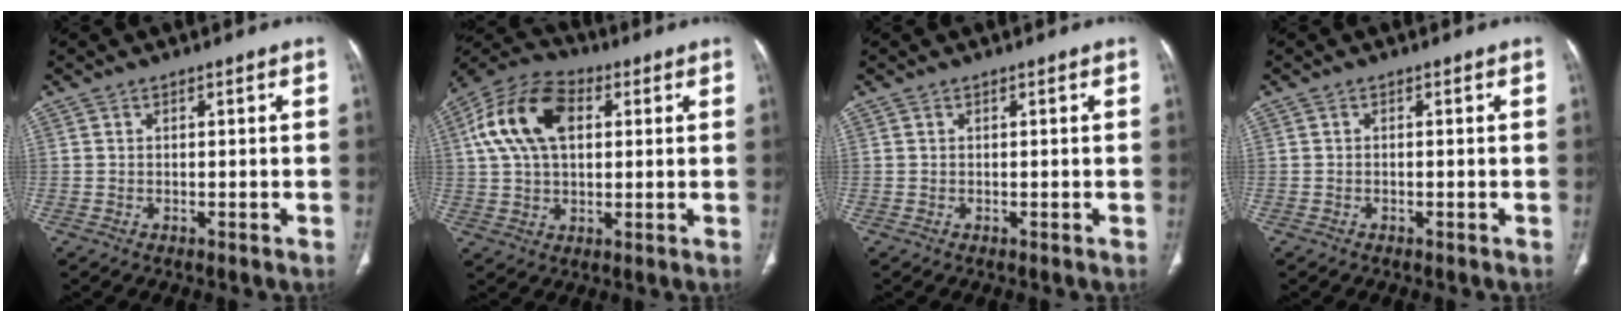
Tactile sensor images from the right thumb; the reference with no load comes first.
{"total": 15.2, "force": [3.8, 9.3, 11.4], "torque": [-0.214, 0.020, 0.064]}
{"total": 0.0}
{"total": 0.0}